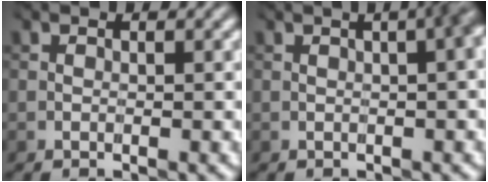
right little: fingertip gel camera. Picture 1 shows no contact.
{"total": 10.3, "force": [2.1, 6.0, 8.1], "torque": [-0.033, 0.045, 0.000]}